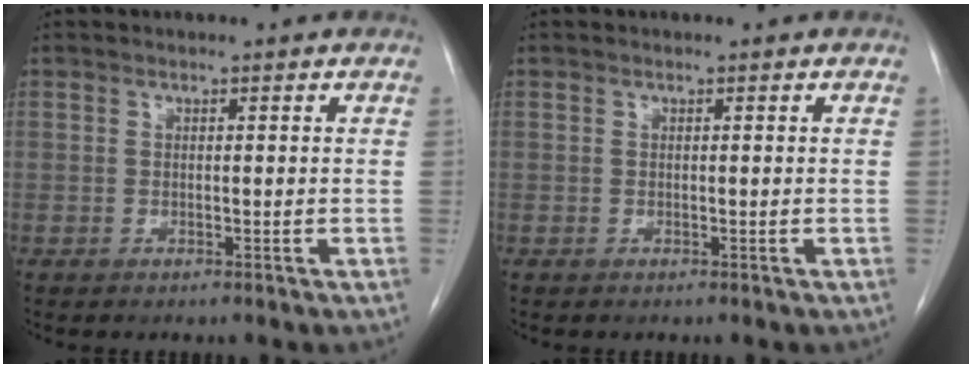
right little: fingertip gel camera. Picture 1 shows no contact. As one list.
[{"total": 0.0}]